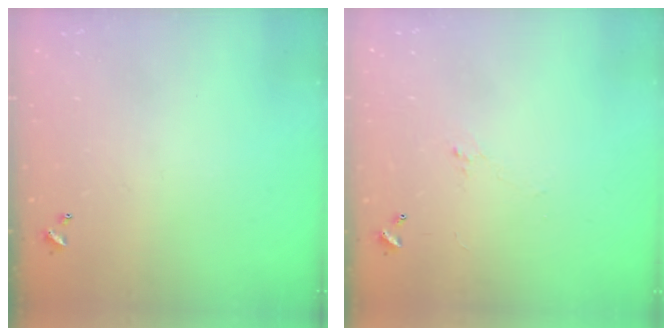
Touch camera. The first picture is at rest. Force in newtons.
{"total": 0.6, "press": 0.3, "slide": 0.5}